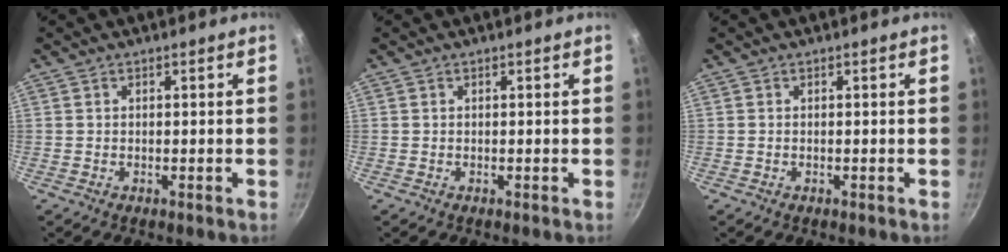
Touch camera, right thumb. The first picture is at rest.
{"total": 0.0}
{"total": 0.0}